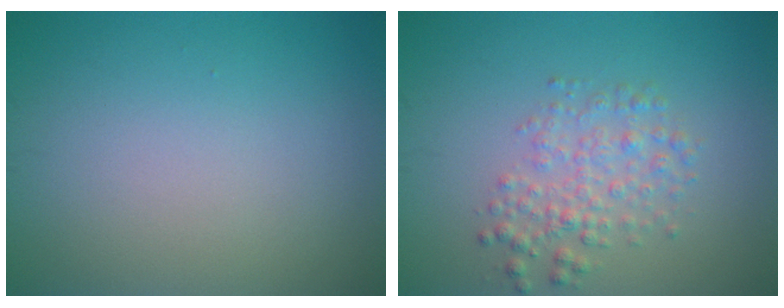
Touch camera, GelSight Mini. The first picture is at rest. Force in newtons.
{"total": 2.9, "press": 2.9, "slide": 0.1}